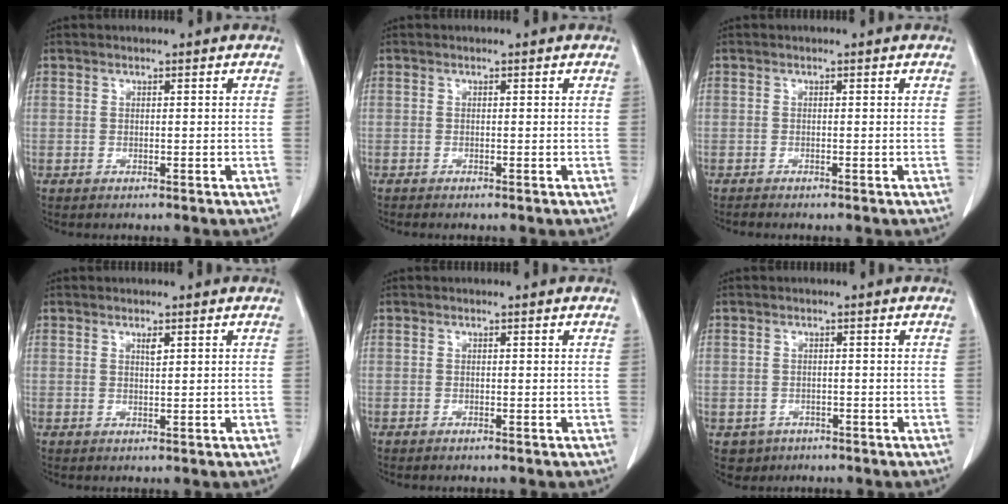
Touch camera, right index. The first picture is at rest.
{"total": 0.0}
{"total": 0.0}
{"total": 1.1, "force": [0.7, 0.2, 0.8], "torque": [-0.016, -0.005, 0.013]}
{"total": 0.0}
{"total": 2.9, "force": [-1.2, 2.6, 0.1], "torque": [0.002, 0.007, -0.014]}